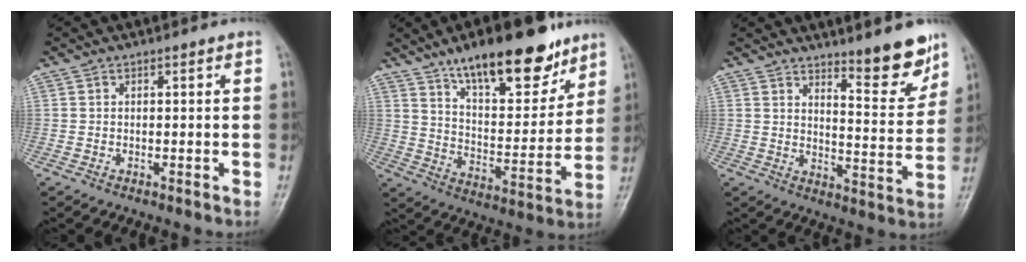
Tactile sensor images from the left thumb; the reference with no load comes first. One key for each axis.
{"total": 20.3, "fx": 13.9, "fy": 7.4, "fz": 12.9, "tx": -0.151, "ty": -0.070, "tz": 0.225}
{"total": 9.7, "fx": 7.5, "fy": 1.9, "fz": 6.0, "tx": -0.062, "ty": -0.067, "tz": 0.115}